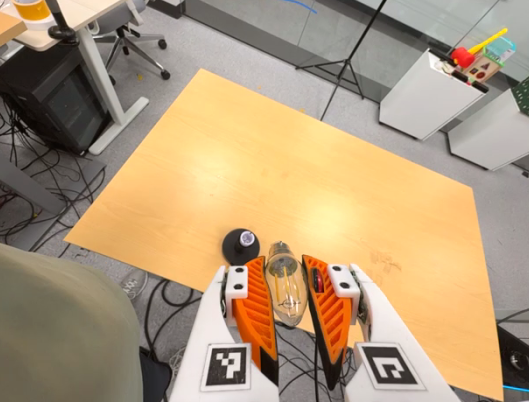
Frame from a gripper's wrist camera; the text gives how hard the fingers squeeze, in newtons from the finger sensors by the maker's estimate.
{"total": 20.9, "left": 23.8, "right": 18.0}